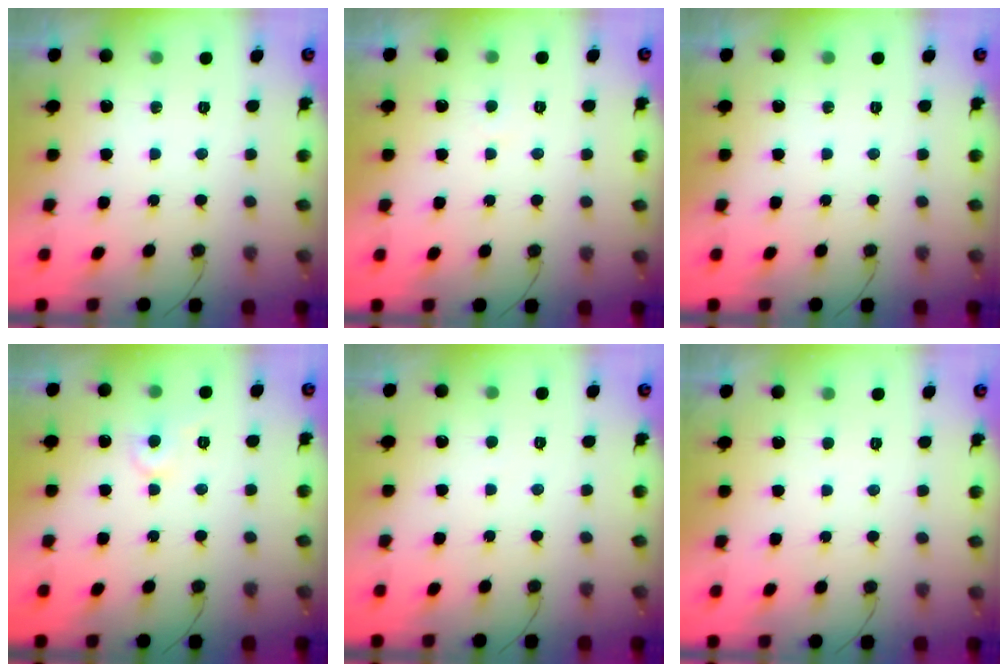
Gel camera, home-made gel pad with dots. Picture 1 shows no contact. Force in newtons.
{"total": 2.6, "press": 2.6, "slide": 0.3}
{"total": 0.0}
{"total": 4.8, "press": 4.8, "slide": 0.5}
{"total": 2.5, "press": 2.4, "slide": 0.3}
{"total": 1.6, "press": 1.6, "slide": 0.2}